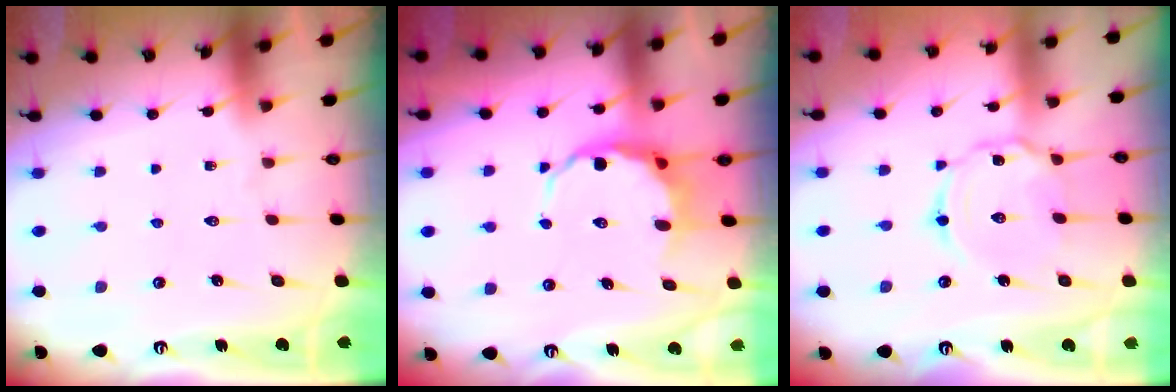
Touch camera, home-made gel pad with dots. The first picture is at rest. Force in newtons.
{"total": 7.2, "press": 6.9, "slide": 1.8}
{"total": 7.1, "press": 7.0, "slide": 0.7}